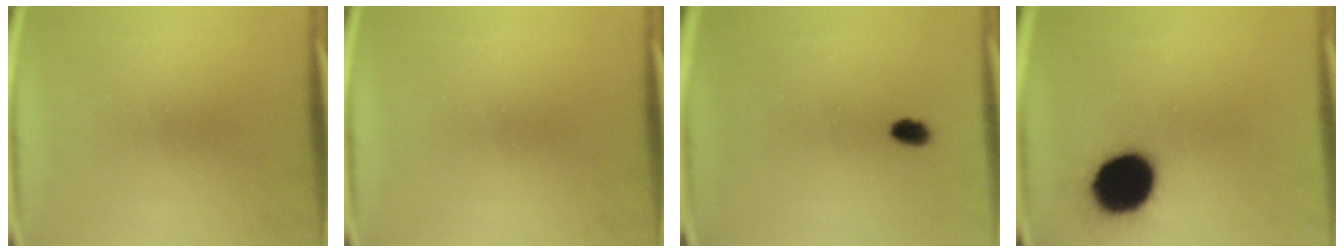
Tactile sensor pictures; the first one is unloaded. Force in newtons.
{"total": 0.0}
{"total": 2.3}
{"total": 17.6}